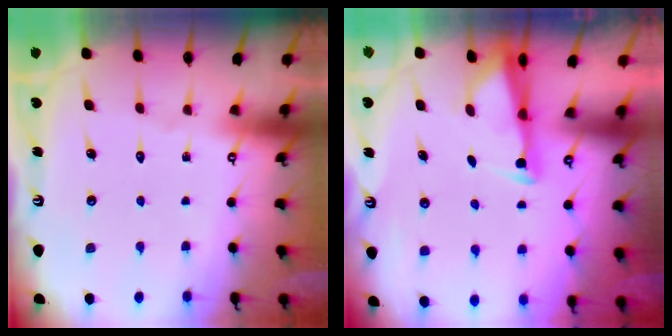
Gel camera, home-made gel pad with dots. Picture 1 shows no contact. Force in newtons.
{"total": 2.9, "press": 2.8, "slide": 0.7}